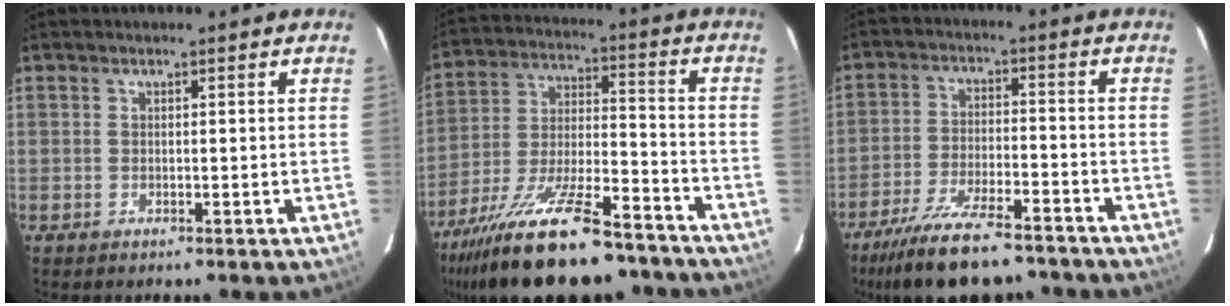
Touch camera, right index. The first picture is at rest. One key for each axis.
{"total": 24.5, "fx": -19.0, "fy": 6.8, "fz": 13.9, "tx": -0.259, "ty": -0.035, "tz": -0.291}
{"total": 18.1, "fx": -15.1, "fy": 4.9, "fz": 8.9, "tx": -0.182, "ty": -0.025, "tz": -0.236}